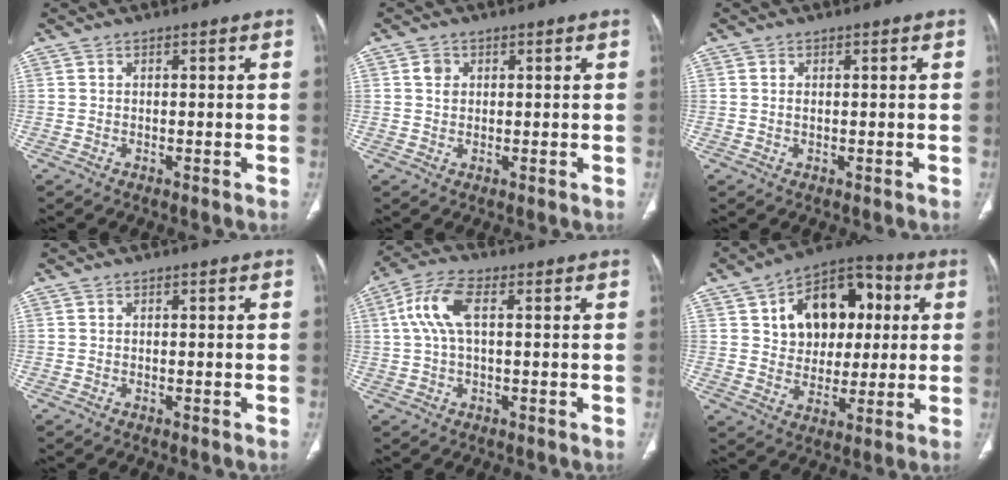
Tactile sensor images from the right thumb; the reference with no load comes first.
{"total": 2.3, "force": [0.7, 1.9, 1.1], "torque": [-0.011, -0.002, 0.012]}
{"total": 0.8, "force": [0.1, 0.4, 0.6], "torque": [-0.018, 0.003, 0.005]}
{"total": 0.0}
{"total": 8.2, "force": [1.6, 3.6, 7.1], "torque": [-0.170, 0.026, 0.028]}
{"total": 17.1, "force": [4.4, 12.1, 11.2], "torque": [-0.119, 0.012, 0.069]}